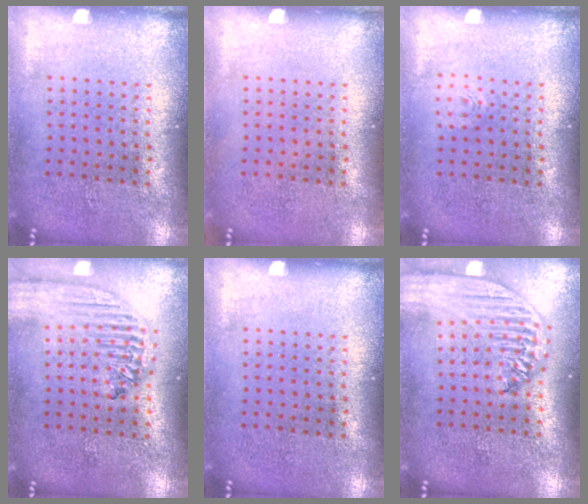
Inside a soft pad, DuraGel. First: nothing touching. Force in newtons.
{"total": 0.0}
{"total": 0.7, "press": 0.6, "slide": 0.2}
{"total": 2.1, "press": 1.9, "slide": 1.0}
{"total": 0.0}
{"total": 2.8, "press": 2.2, "slide": 1.6}